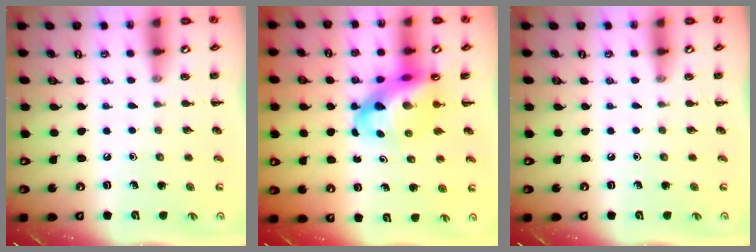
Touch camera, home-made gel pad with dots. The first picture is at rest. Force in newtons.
{"total": 11.8, "press": 11.4, "slide": 3.0}
{"total": 0.0}